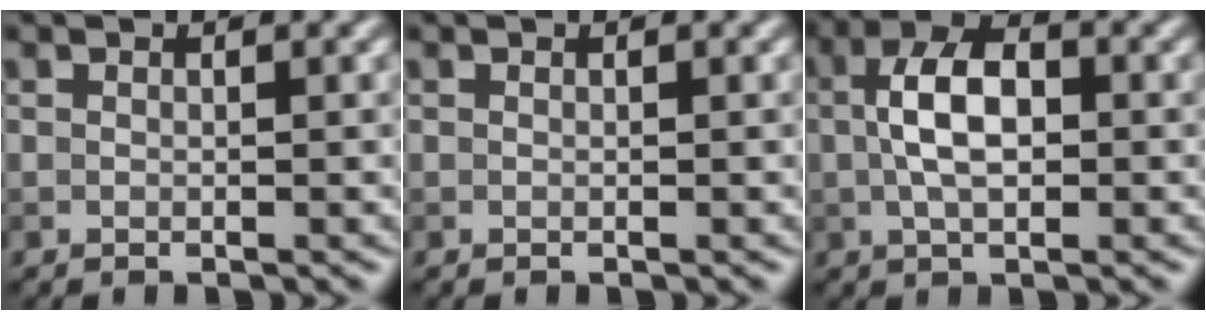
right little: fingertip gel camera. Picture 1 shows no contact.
{"total": 0.0}
{"total": 5.0, "force": [-0.1, 2.5, 4.3], "torque": [-0.083, 0.008, -0.006]}